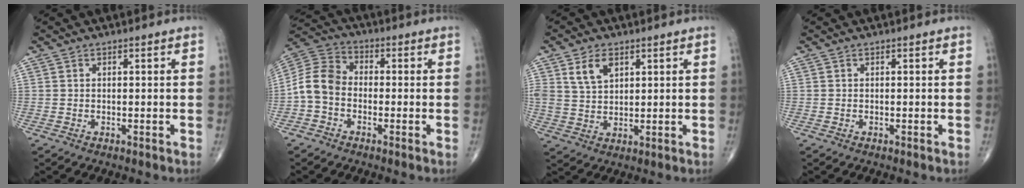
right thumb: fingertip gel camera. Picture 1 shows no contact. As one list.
[{"total": 8.0, "force": [-1.9, 6.0, 4.9], "torque": [-0.086, 0.028, -0.055]}, {"total": 6.0, "force": [3.0, 3.7, 3.8], "torque": [-0.060, -0.014, 0.061]}, {"total": 0.0}]